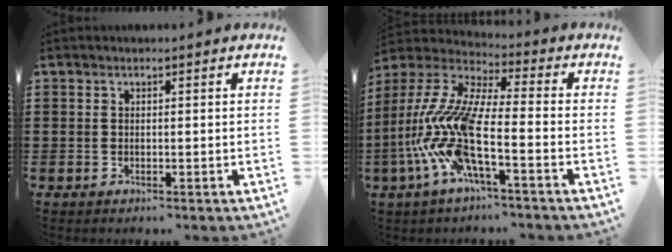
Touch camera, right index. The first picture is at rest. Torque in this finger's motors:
{"motor_torque": [2.14, 0.00, 1.05, 0.21]}